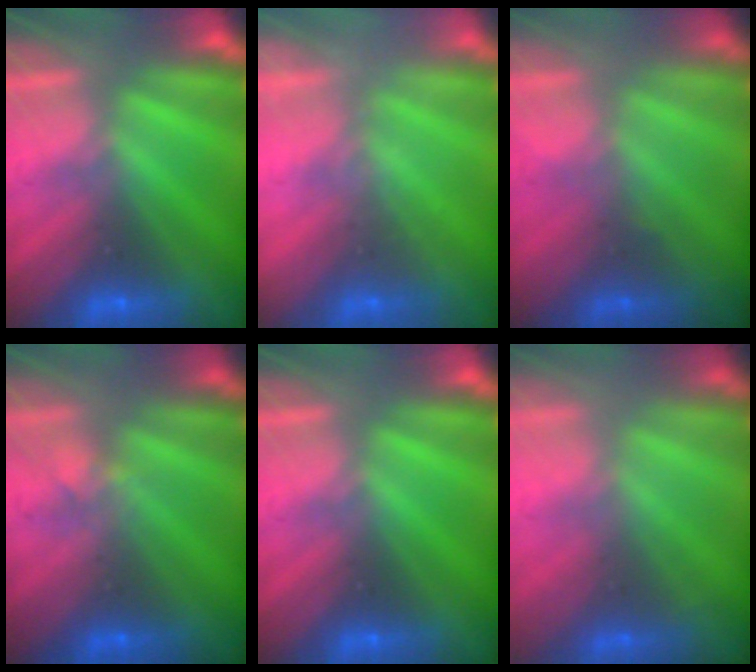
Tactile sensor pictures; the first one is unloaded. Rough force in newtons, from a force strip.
{"total": 2.1}
{"total": 1.1}
{"total": 1.8}
{"total": 0.0}
{"total": 1.7}